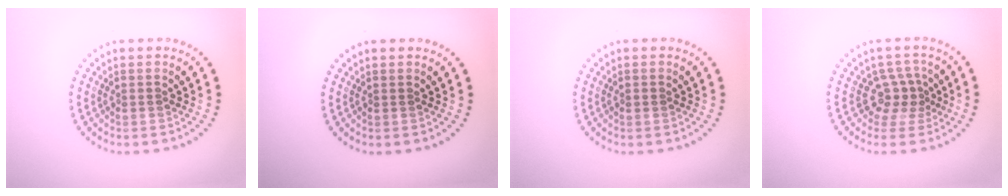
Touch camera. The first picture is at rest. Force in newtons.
{"total": 0.0}
{"total": 0.6, "press": 0.6, "slide": 0.0}
{"total": 2.5, "press": 1.9, "slide": 1.7}